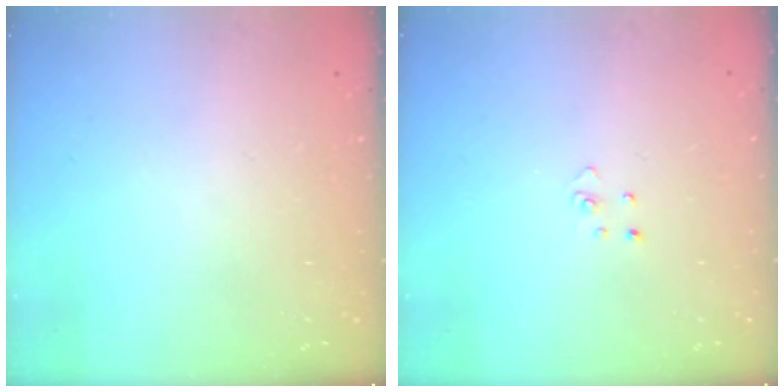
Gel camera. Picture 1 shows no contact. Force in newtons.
{"total": 2.7, "press": 2.7, "slide": 0.3}